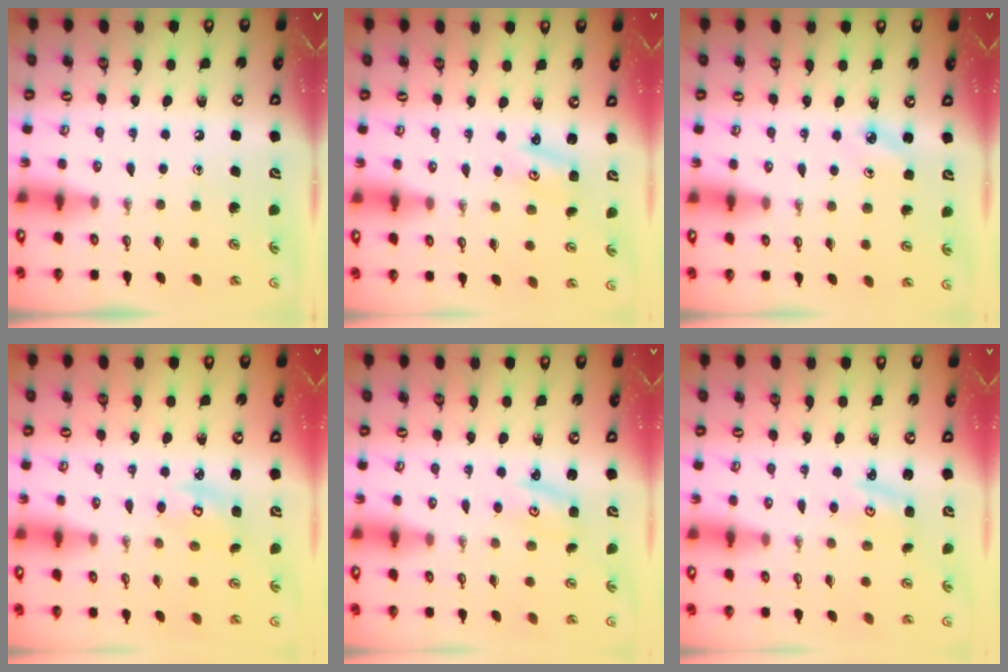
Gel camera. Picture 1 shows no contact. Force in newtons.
{"total": 1.6, "press": 1.6, "slide": 0.2}
{"total": 4.5, "press": 4.5, "slide": 0.7}
{"total": 3.7, "press": 3.7, "slide": 0.3}
{"total": 2.0, "press": 2.0, "slide": 0.2}
{"total": 2.8, "press": 2.8, "slide": 0.3}